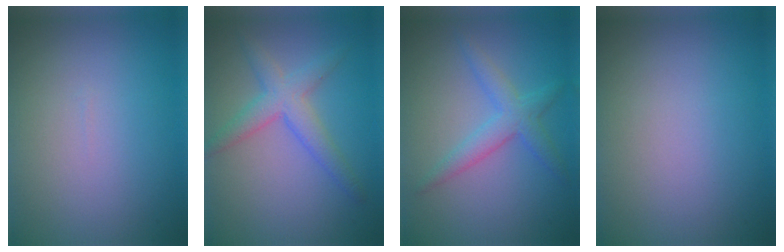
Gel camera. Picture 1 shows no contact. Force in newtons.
{"total": 3.4, "press": 3.4, "slide": 0.1}
{"total": 2.9, "press": 2.9, "slide": 0.1}
{"total": 0.0}